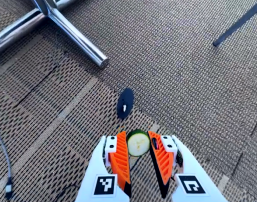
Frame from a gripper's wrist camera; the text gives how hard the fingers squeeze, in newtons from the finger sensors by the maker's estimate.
{"total": 7.3, "left": 7.0, "right": 7.6}